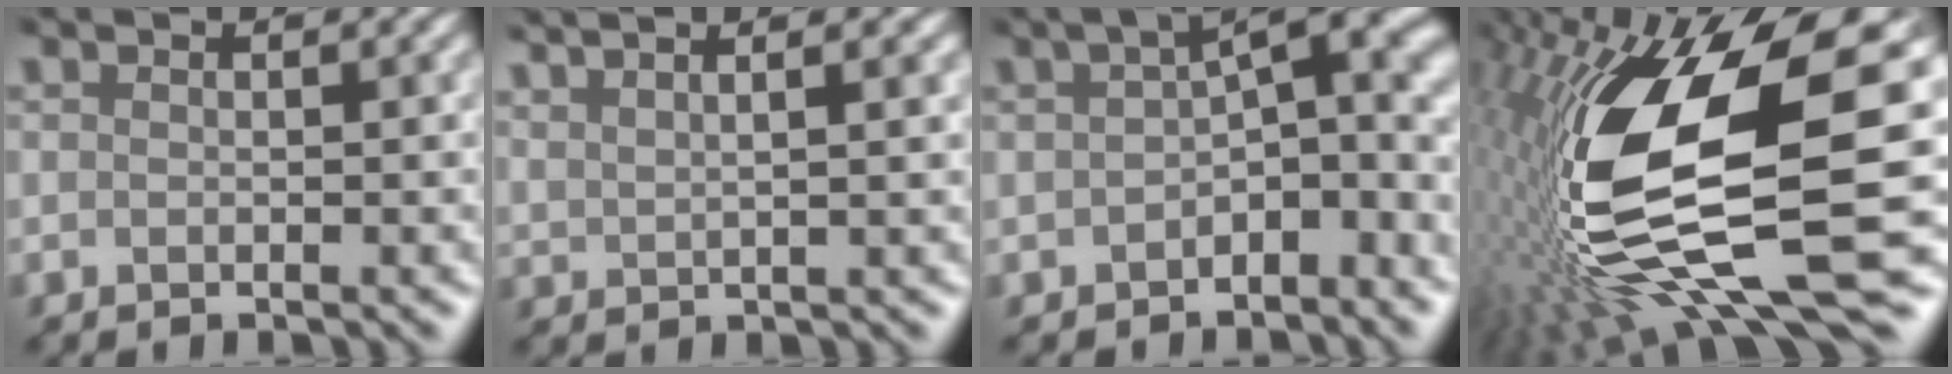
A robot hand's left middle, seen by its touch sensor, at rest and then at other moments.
{"total": 4.8, "force": [3.5, 2.2, 2.5], "torque": [0.019, 0.035, 0.010]}
{"total": 5.2, "force": [-0.9, 2.1, 4.7], "torque": [-0.056, 0.011, -0.024]}
{"total": 14.5, "force": [-0.4, 4.8, 13.7], "torque": [-0.286, -0.007, -0.002]}